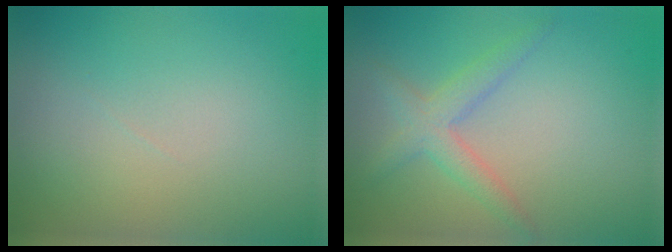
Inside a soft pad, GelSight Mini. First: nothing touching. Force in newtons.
{"total": 2.6, "press": 2.6, "slide": 0.1}